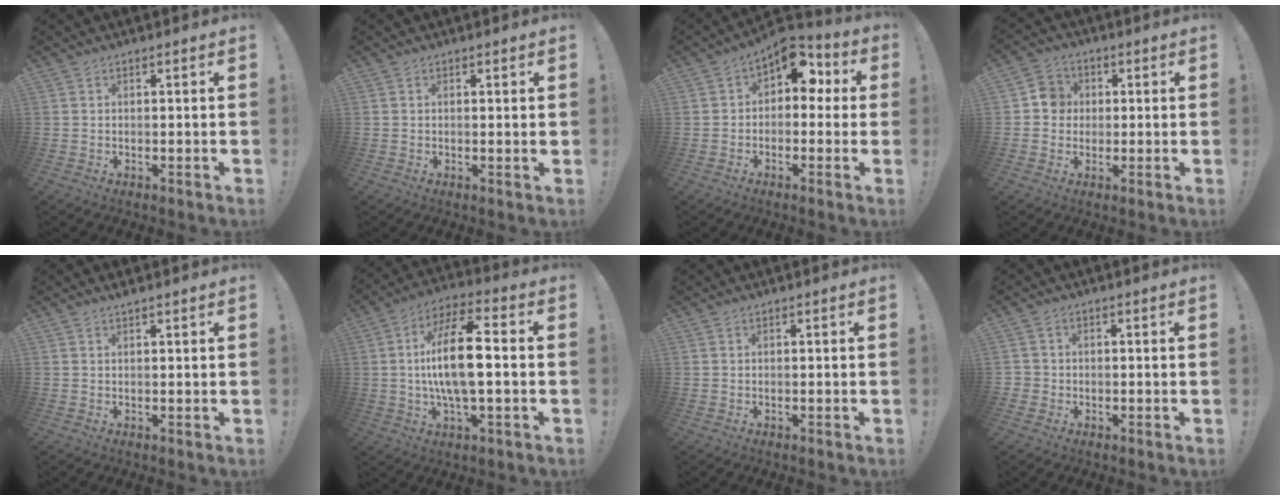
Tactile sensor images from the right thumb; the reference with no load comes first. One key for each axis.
{"total": 1.1, "fx": 0.5, "fy": 0.2, "fz": 1.0, "tx": -0.004, "ty": -0.005, "tz": 0.005}
{"total": 10.8, "fx": 3.9, "fy": 7.2, "fz": 7.0, "tx": -0.084, "ty": -0.018, "tz": 0.074}
{"total": 6.3, "fx": 0.2, "fy": 6.0, "fz": 2.0, "tx": -0.020, "ty": 0.006, "tz": 0.004}
{"total": 0.9, "fx": 0.8, "fy": -0.2, "fz": 0.3, "tx": -0.013, "ty": 0.003, "tz": 0.015}
{"total": 15.9, "fx": -0.4, "fy": 5.6, "fz": 14.9, "tx": -0.280, "ty": 0.007, "tz": -0.016}
{"total": 0.0}
{"total": 1.9, "fx": -0.4, "fy": 1.8, "fz": 0.4, "tx": 0.000, "ty": 0.001, "tz": -0.008}